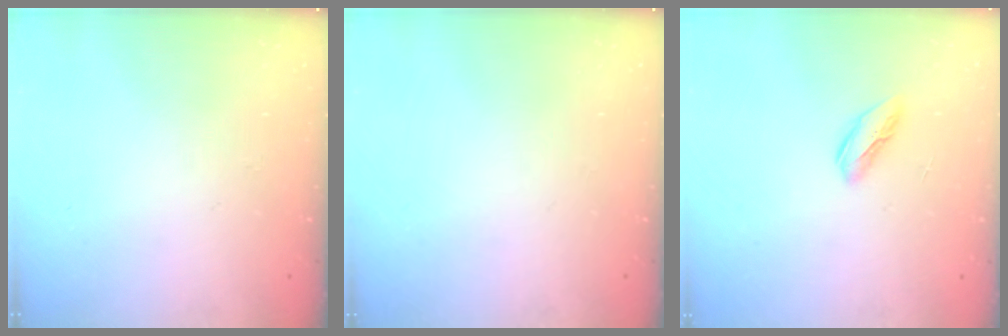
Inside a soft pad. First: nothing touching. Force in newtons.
{"total": 0.0}
{"total": 3.7, "press": 3.7, "slide": 0.3}